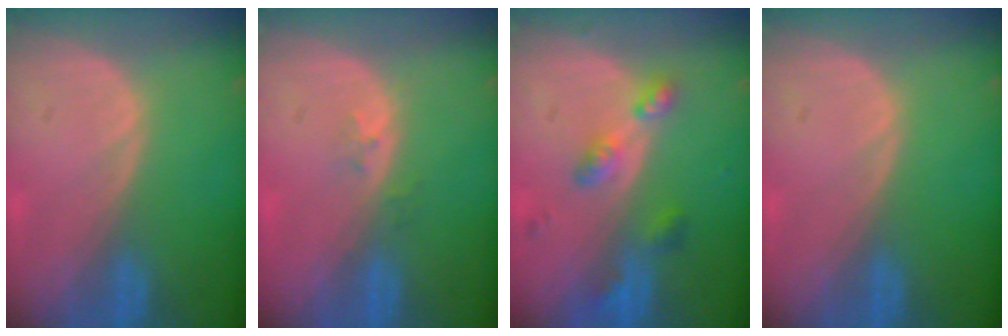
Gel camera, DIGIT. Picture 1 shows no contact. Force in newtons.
{"total": 1.6, "press": 1.2, "slide": 1.0}
{"total": 5.2, "press": 4.8, "slide": 2.0}
{"total": 0.0}